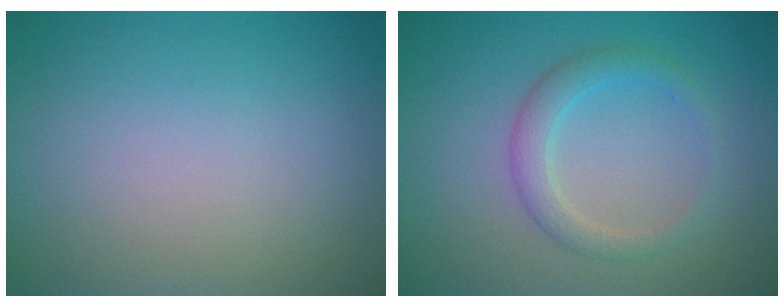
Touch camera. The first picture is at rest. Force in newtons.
{"total": 2.4, "press": 2.4, "slide": 0.1}